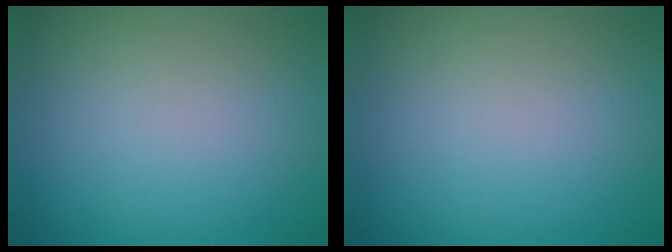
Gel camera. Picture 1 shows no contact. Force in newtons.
{"total": 0.0}